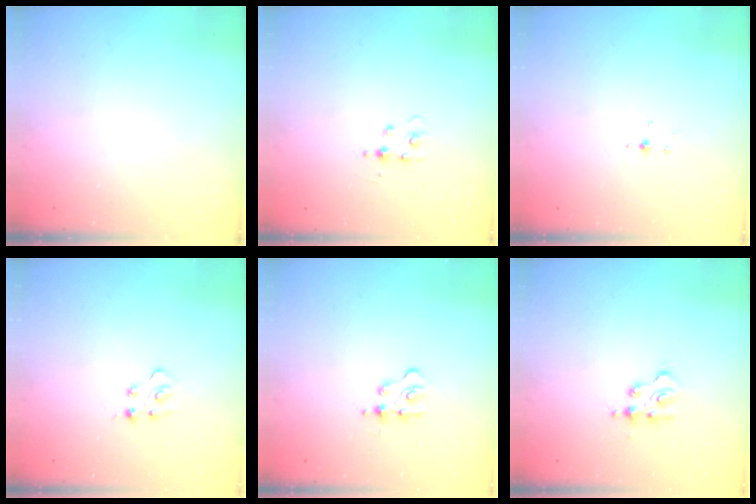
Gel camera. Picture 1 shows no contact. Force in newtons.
{"total": 3.7, "press": 3.6, "slide": 0.5}
{"total": 3.0, "press": 2.9, "slide": 0.8}
{"total": 2.9, "press": 2.8, "slide": 0.4}
{"total": 5.7, "press": 5.6, "slide": 0.7}
{"total": 2.4, "press": 2.4, "slide": 0.3}